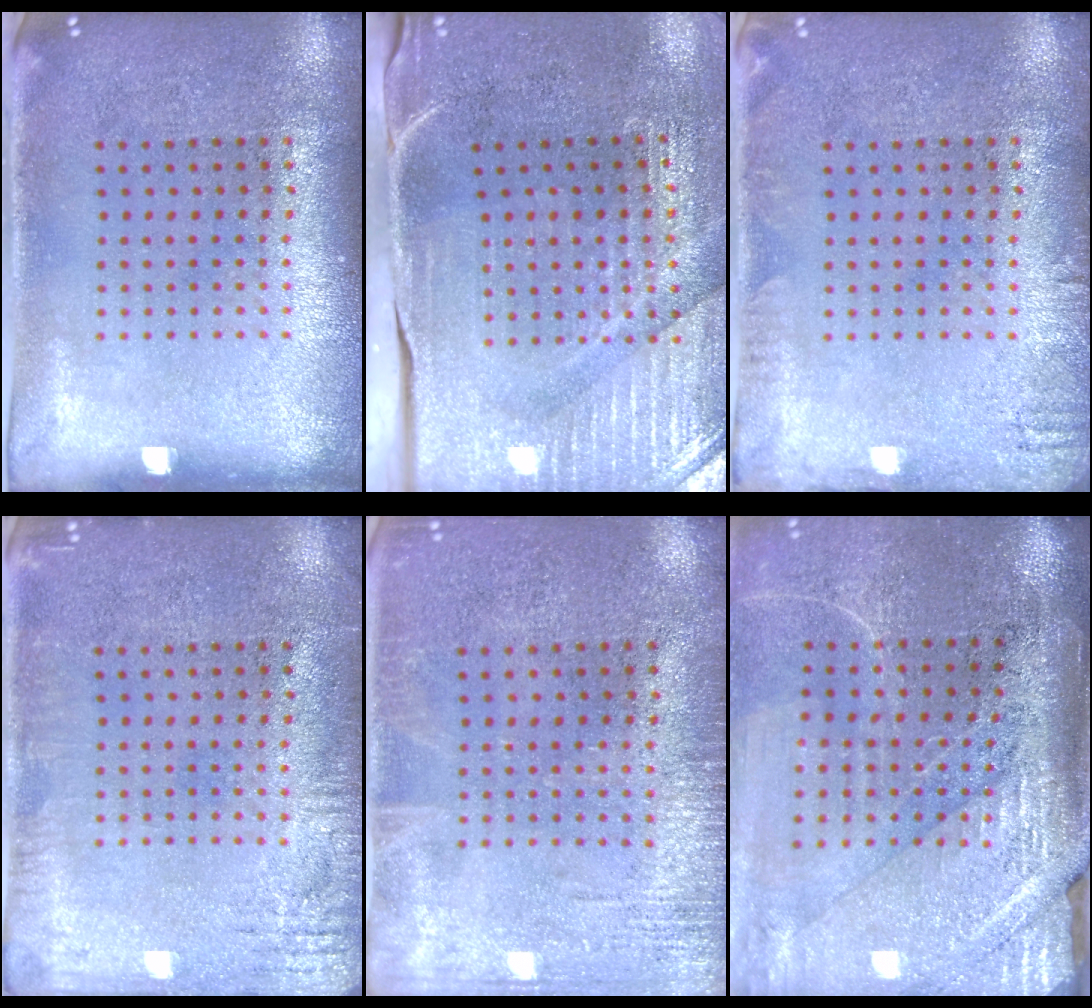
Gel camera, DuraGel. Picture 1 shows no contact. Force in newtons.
{"total": 3.9, "press": 3.6, "slide": 1.4}
{"total": 1.5, "press": 1.5, "slide": 0.2}
{"total": 2.7, "press": 2.7, "slide": 0.2}
{"total": 2.4, "press": 2.4, "slide": 0.3}
{"total": 4.1, "press": 3.7, "slide": 1.9}